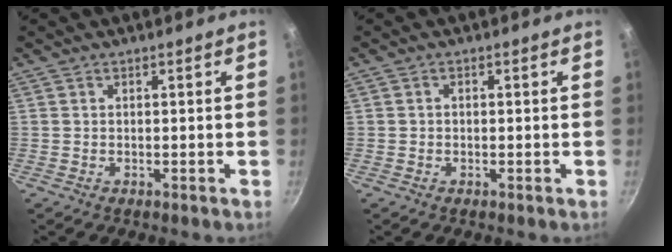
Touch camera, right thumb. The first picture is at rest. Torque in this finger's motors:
{"motor_torque": [0.06, -0.03, -0.16, 0.18, -0.02]}